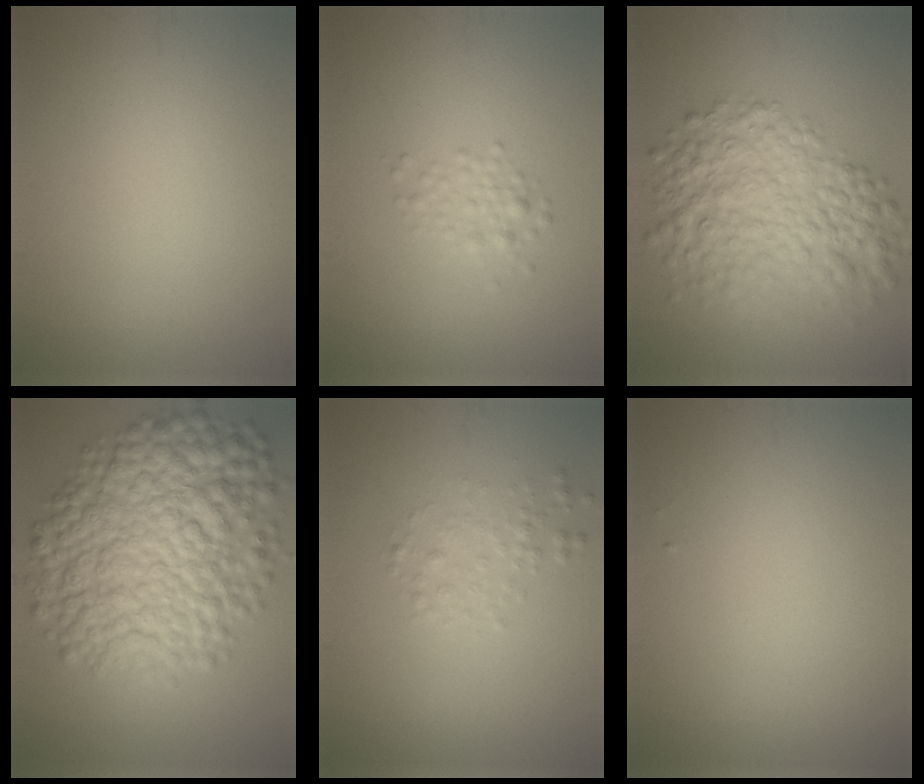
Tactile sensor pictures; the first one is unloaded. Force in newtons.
{"total": 1.6, "press": 1.6, "slide": 0.0}
{"total": 7.4, "press": 7.4, "slide": 0.2}
{"total": 12.2, "press": 12.2, "slide": 0.2}
{"total": 1.6, "press": 1.6, "slide": 0.0}
{"total": 0.0}